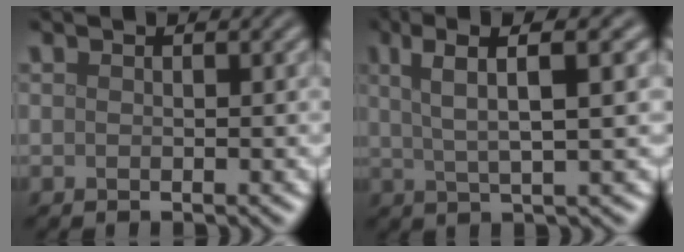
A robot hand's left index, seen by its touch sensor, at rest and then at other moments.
{"total": 6.1, "force": [2.7, 1.3, 5.3], "torque": [-0.085, 0.013, 0.043]}